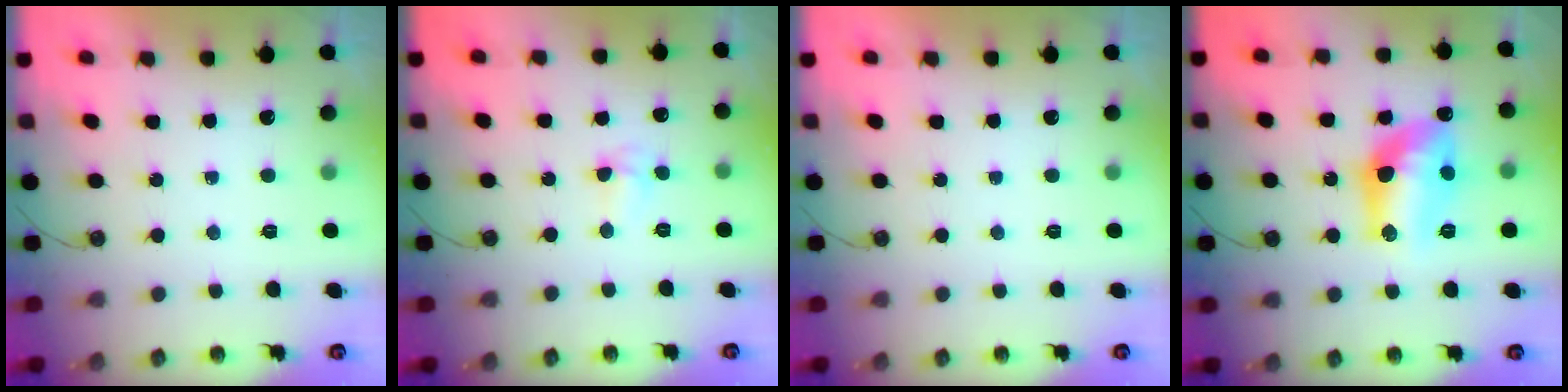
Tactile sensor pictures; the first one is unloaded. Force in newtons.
{"total": 4.3, "press": 4.2, "slide": 0.6}
{"total": 0.0}
{"total": 13.4, "press": 13.3, "slide": 1.5}